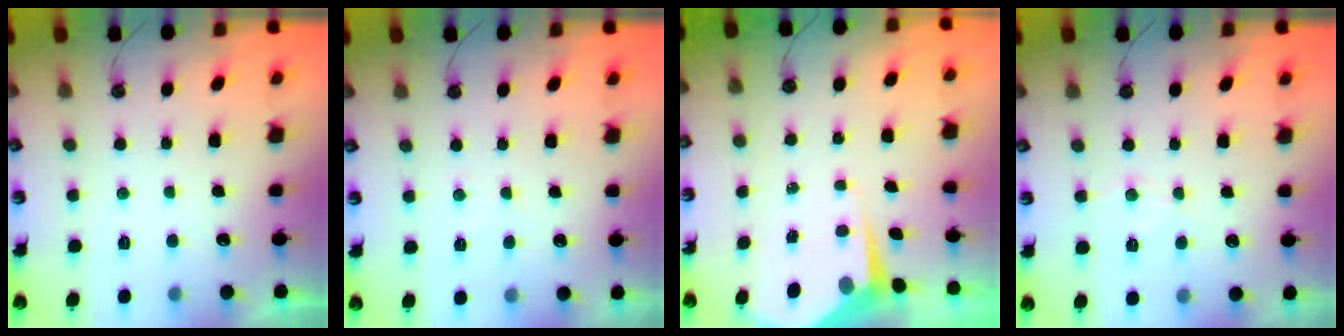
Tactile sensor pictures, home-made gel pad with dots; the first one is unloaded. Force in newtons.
{"total": 3.2, "press": 3.2, "slide": 0.6}
{"total": 5.1, "press": 5.1, "slide": 0.5}
{"total": 6.4, "press": 6.4, "slide": 0.4}